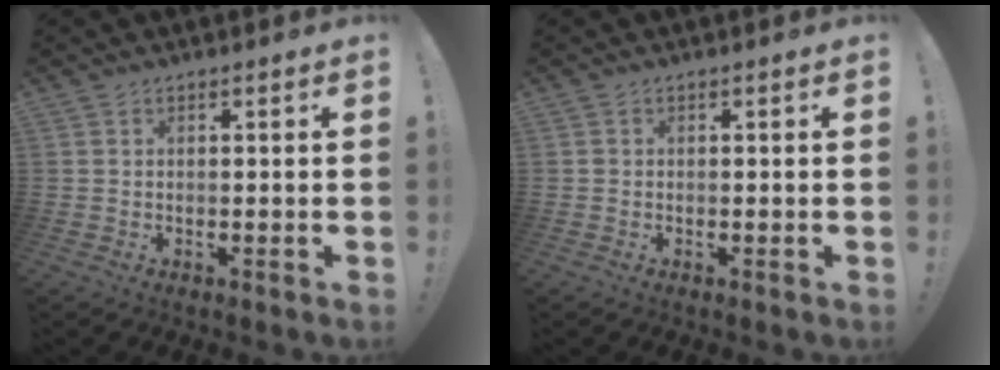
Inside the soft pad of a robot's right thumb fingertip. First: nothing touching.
{"total": 0.6, "force": [-0.2, 0.5, 0.0], "torque": [-0.001, 0.003, -0.002]}